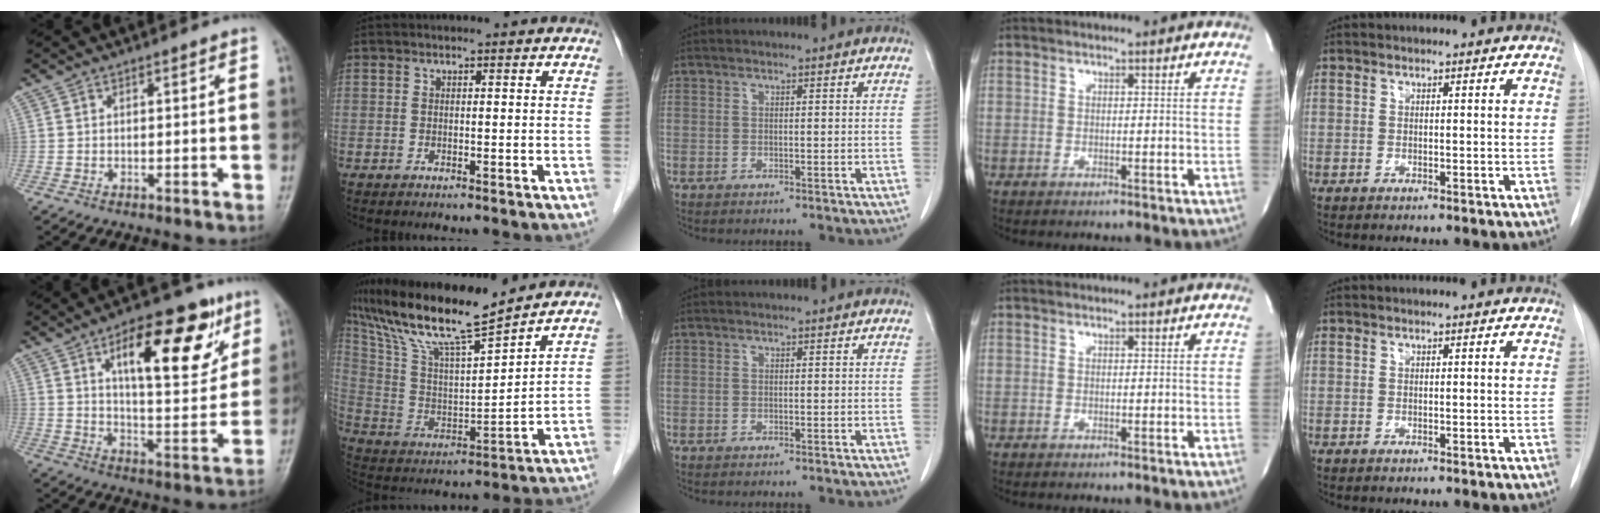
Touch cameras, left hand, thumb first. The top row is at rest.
{"thumb": {"total": 19.7, "force": [9.3, 8.0, 15.4], "torque": [-0.177, -0.032, 0.143]}, "index": {"total": 16.1, "force": [13.5, 0.3, 8.8], "torque": [-0.174, 0.010, 0.254]}}